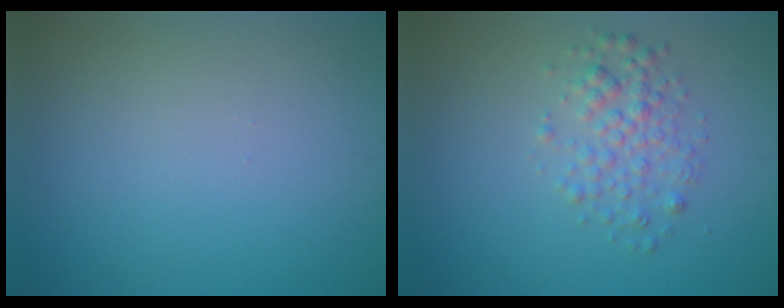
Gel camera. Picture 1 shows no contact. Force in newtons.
{"total": 2.5, "press": 2.5, "slide": 0.1}